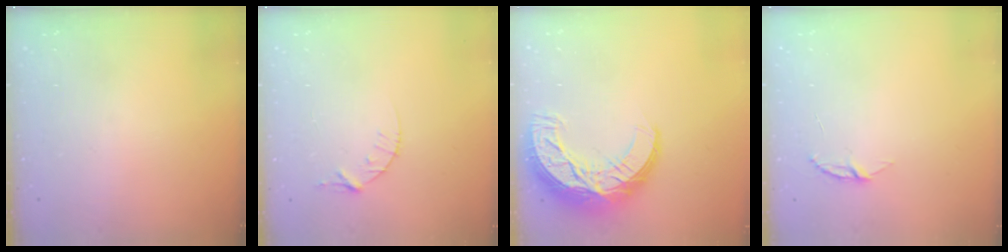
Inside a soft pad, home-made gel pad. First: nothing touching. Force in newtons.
{"total": 4.3, "press": 4.3, "slide": 0.5}
{"total": 16.4, "press": 16.4, "slide": 0.9}
{"total": 3.9, "press": 3.8, "slide": 0.4}